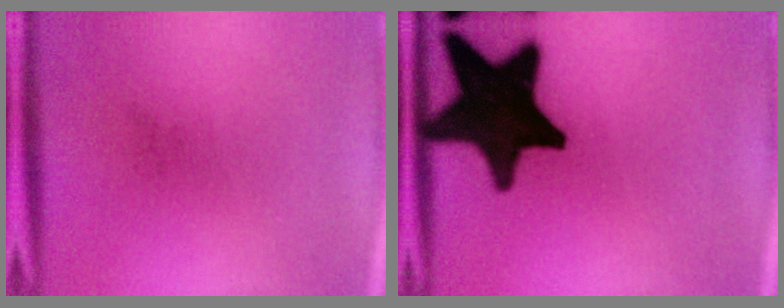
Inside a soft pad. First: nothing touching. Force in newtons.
{"total": 20.2}